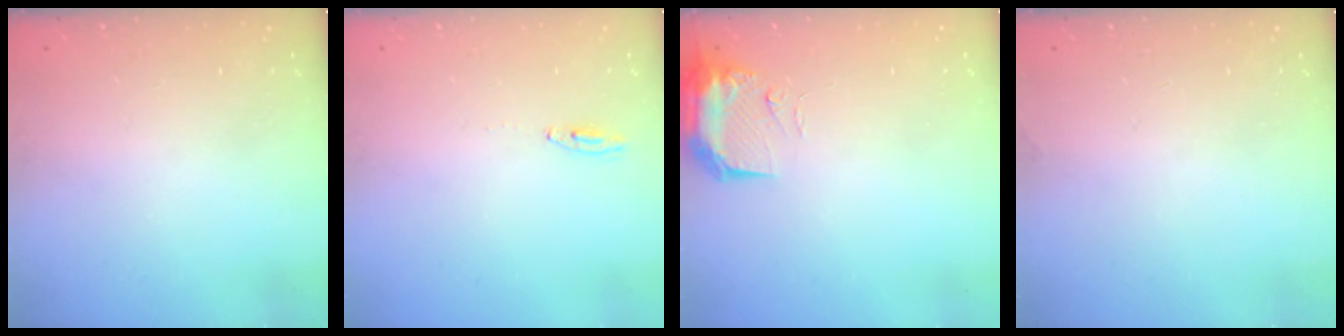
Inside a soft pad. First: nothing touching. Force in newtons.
{"total": 2.4, "press": 2.4, "slide": 0.2}
{"total": 10.4, "press": 9.9, "slide": 3.0}
{"total": 3.6, "press": 3.3, "slide": 1.6}